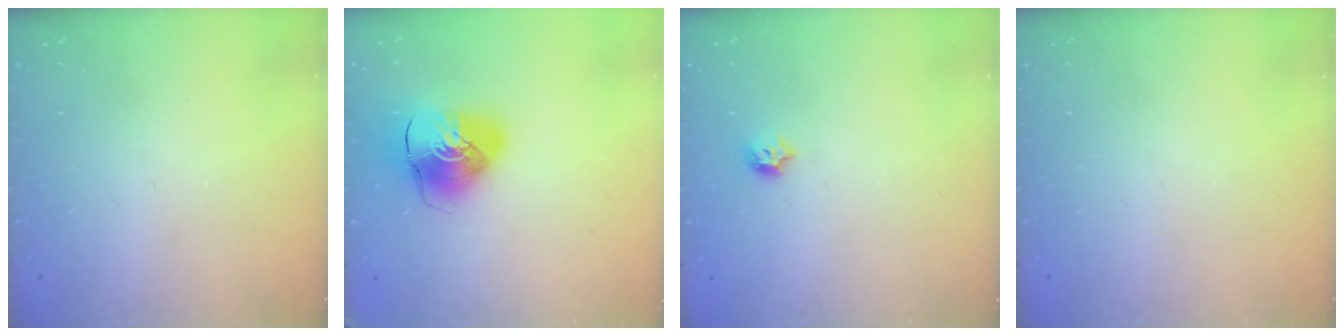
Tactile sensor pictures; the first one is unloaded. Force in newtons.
{"total": 10.8, "press": 10.7, "slide": 1.5}
{"total": 4.9, "press": 4.8, "slide": 0.9}
{"total": 0.0}